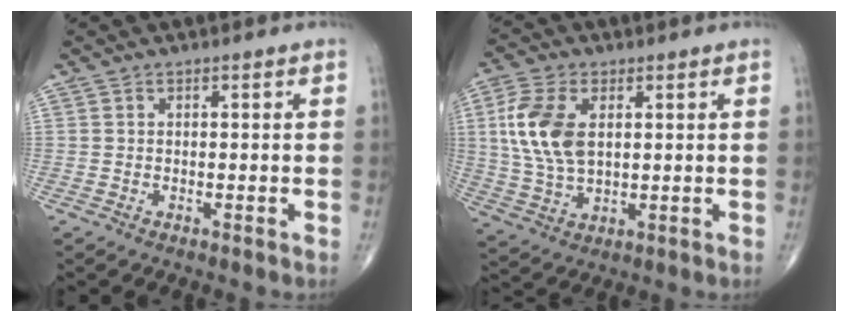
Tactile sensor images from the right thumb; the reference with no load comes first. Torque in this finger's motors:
{"motor_torque": [-0.01, 0.19, 1.10, 0.49, 0.32]}